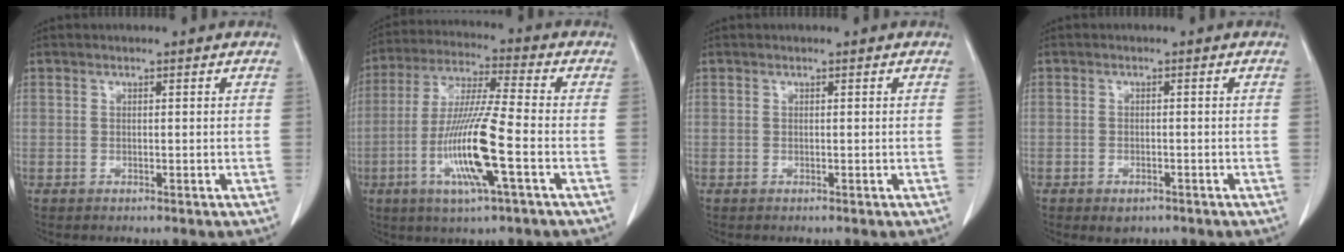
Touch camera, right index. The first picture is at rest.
{"total": 13.5, "force": [-4.0, 0.2, 12.9], "torque": [-0.259, -0.011, -0.078]}
{"total": 0.0}
{"total": 2.3, "force": [-1.5, 1.3, 1.2], "torque": [-0.015, 0.000, -0.011]}